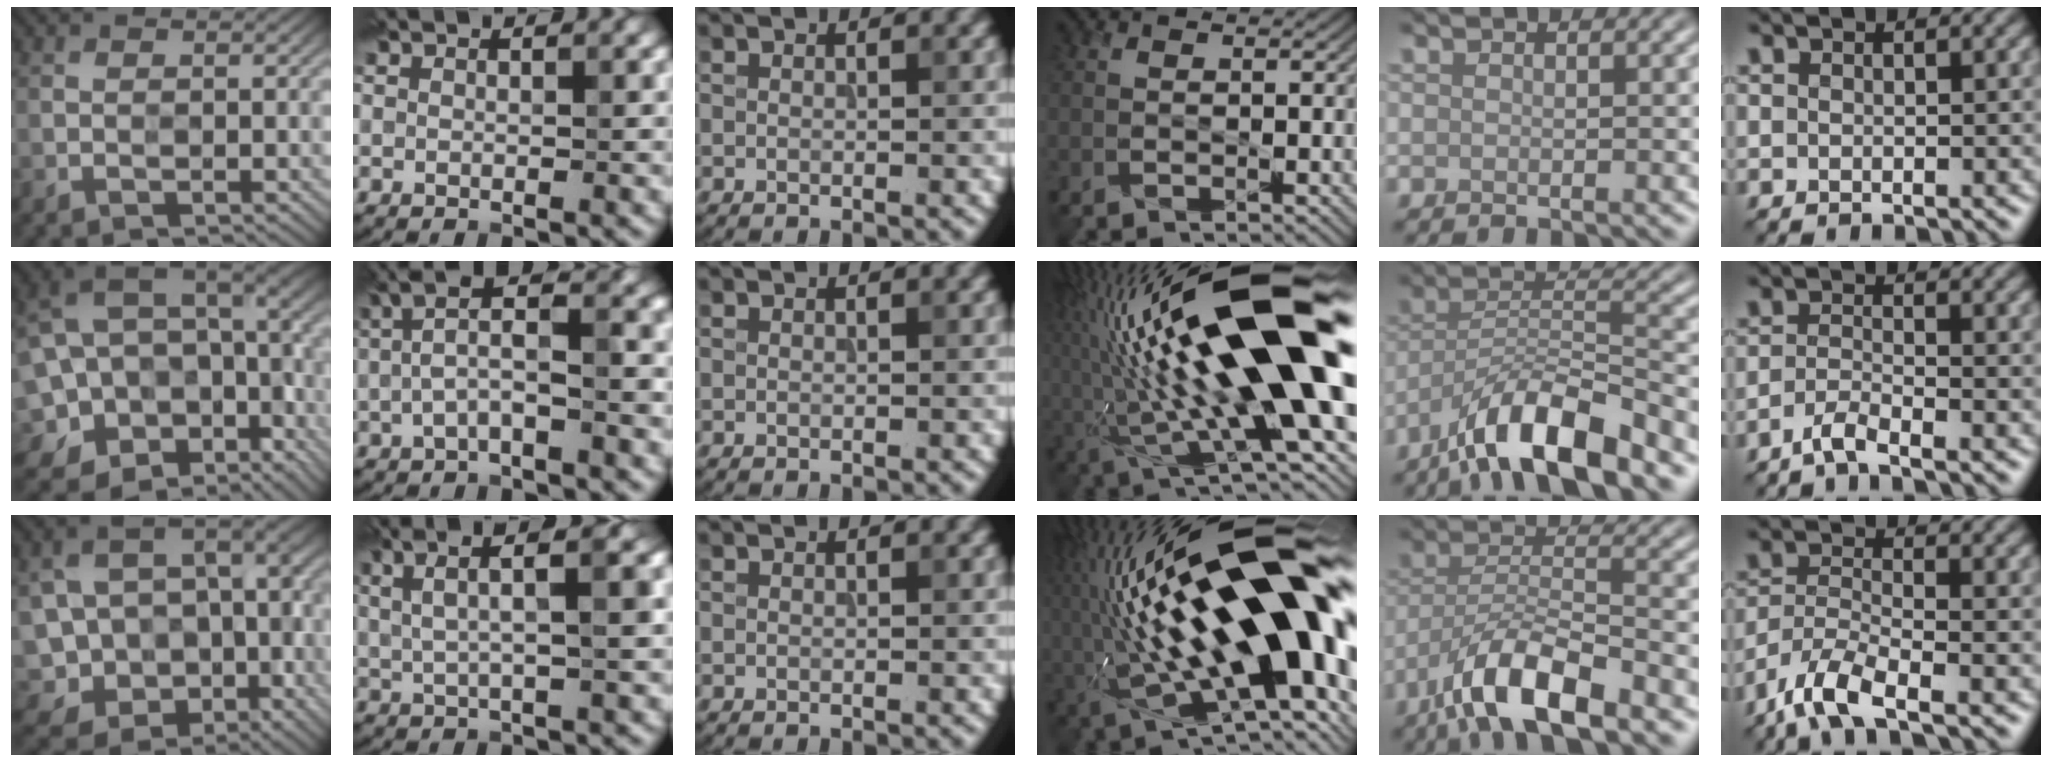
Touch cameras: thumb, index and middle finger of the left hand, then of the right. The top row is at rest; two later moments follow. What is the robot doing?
{"motion": "wipe", "object": "glass cup"}